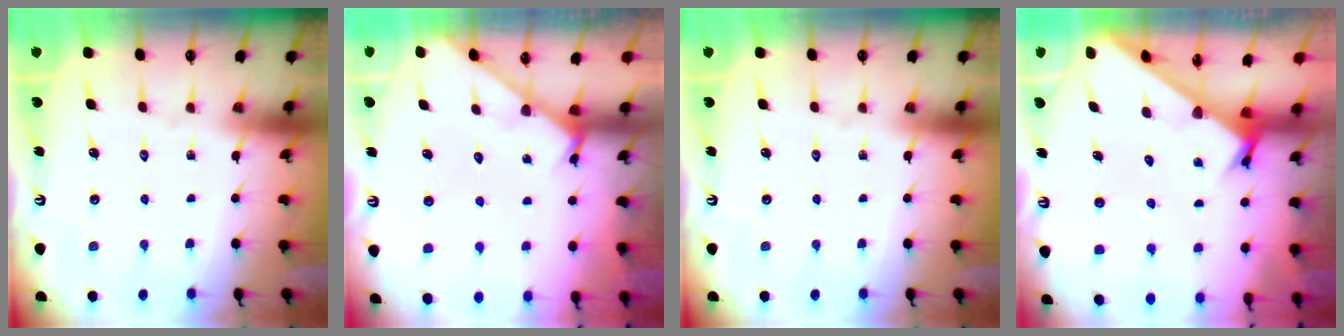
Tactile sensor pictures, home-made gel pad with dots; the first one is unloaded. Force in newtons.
{"total": 3.2, "press": 3.1, "slide": 0.2}
{"total": 0.0}
{"total": 2.2, "press": 2.2, "slide": 0.1}